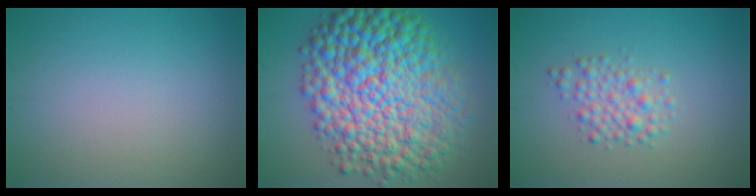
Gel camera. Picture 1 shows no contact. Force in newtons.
{"total": 14.6, "press": 14.6, "slide": 0.0}
{"total": 2.6, "press": 2.6, "slide": 0.0}